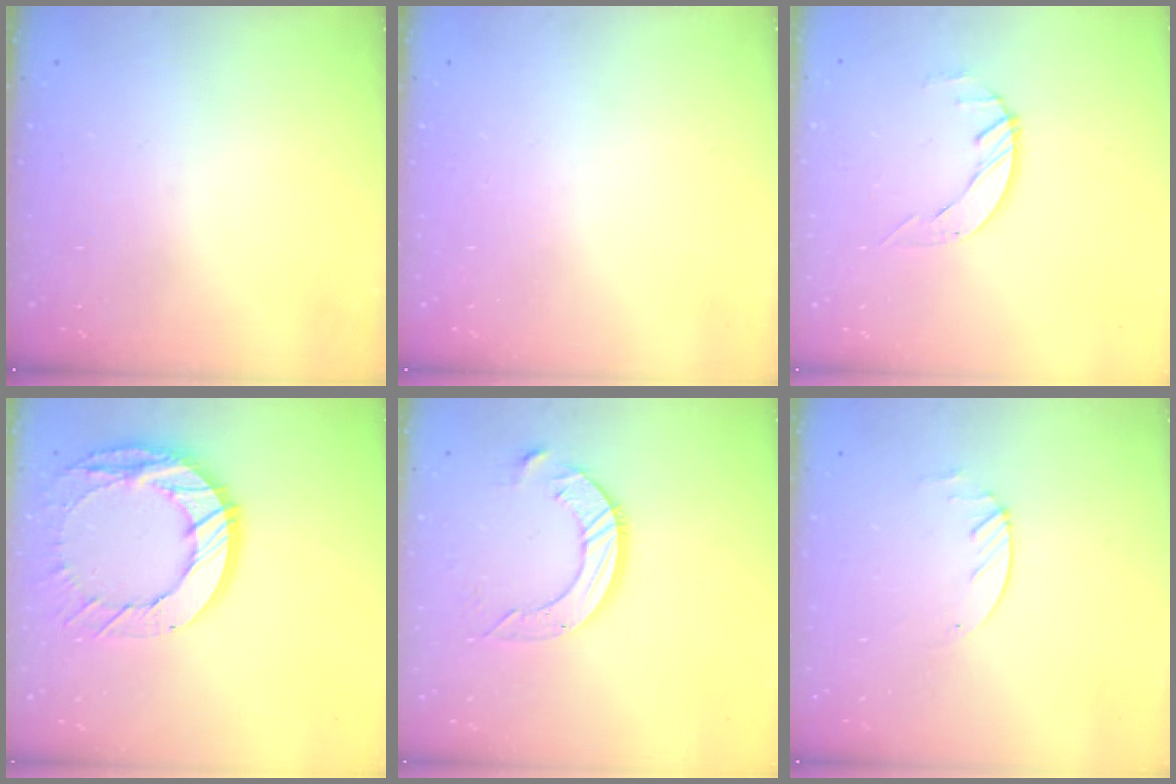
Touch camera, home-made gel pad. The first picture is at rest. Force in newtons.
{"total": 0.0}
{"total": 2.9, "press": 2.8, "slide": 0.3}
{"total": 16.6, "press": 16.6, "slide": 1.5}
{"total": 10.0, "press": 10.0, "slide": 1.0}
{"total": 1.9, "press": 1.9, "slide": 0.3}